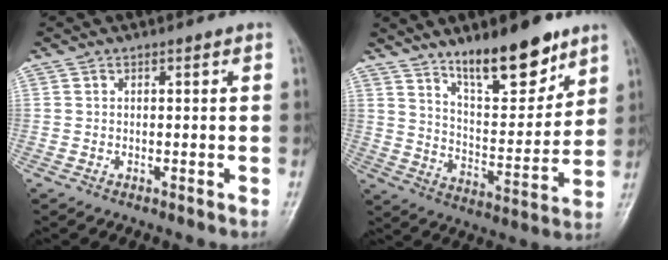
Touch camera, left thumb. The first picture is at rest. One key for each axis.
{"total": 15.5, "fx": 11.1, "fy": 5.1, "fz": 9.5, "tx": -0.112, "ty": -0.080, "tz": 0.190}